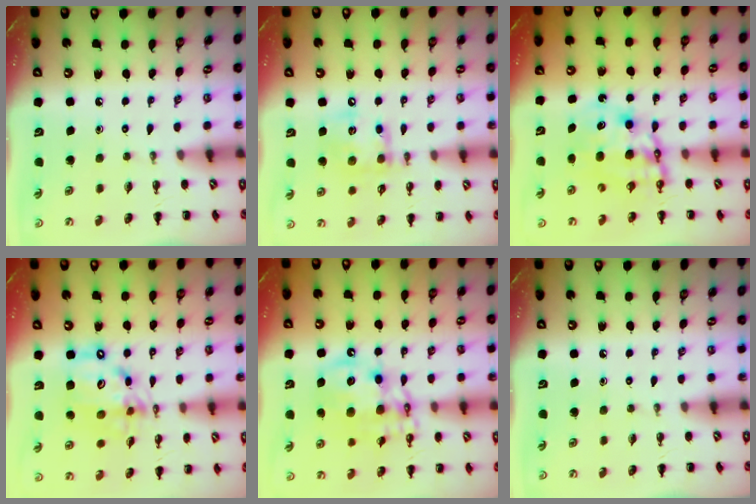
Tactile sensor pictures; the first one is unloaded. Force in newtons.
{"total": 12.3, "press": 12.2, "slide": 1.9}
{"total": 9.6, "press": 9.2, "slide": 2.8}
{"total": 14.8, "press": 14.4, "slide": 3.5}
{"total": 14.1, "press": 13.7, "slide": 3.3}
{"total": 0.0}